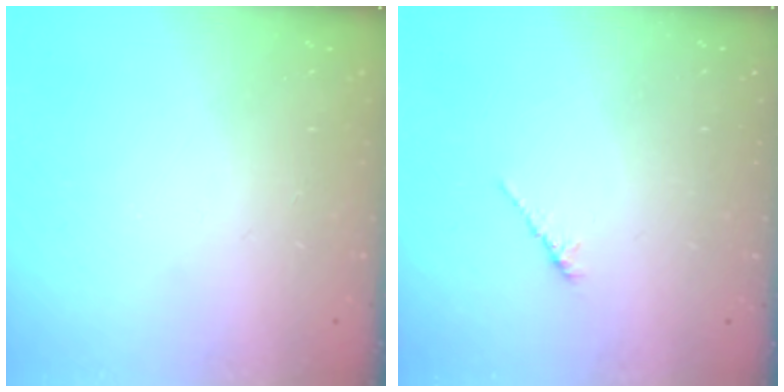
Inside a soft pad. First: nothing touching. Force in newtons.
{"total": 1.6, "press": 1.5, "slide": 0.5}